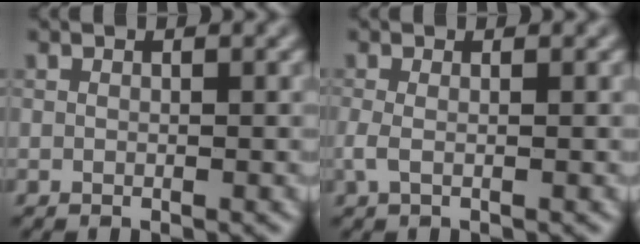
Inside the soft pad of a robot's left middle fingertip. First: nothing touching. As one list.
[{"total": 1.3, "force": [-0.2, 0.5, 1.2], "torque": [-0.030, -0.001, -0.007]}]